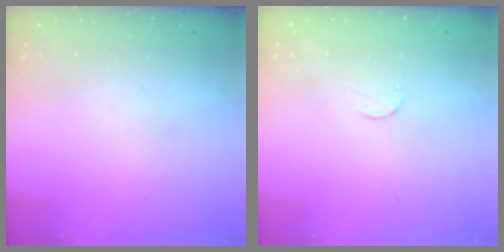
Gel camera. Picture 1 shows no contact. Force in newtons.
{"total": 2.9, "press": 2.9, "slide": 0.3}